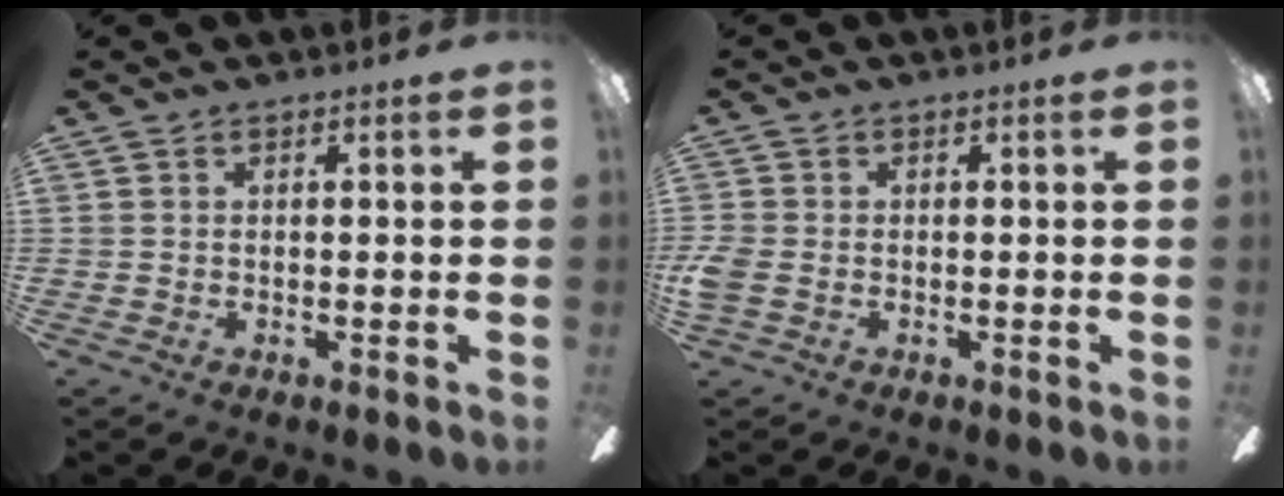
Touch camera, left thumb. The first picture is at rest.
{"total": 3.1, "force": [-0.7, 2.2, 2.0], "torque": [-0.054, -0.001, -0.017]}